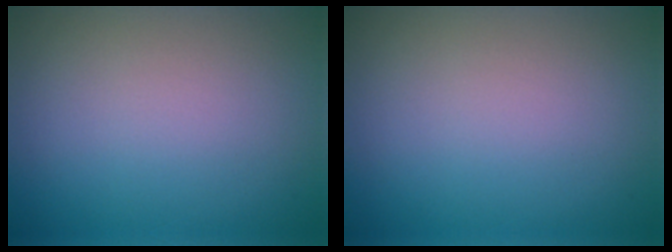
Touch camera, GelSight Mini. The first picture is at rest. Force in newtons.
{"total": 0.0}